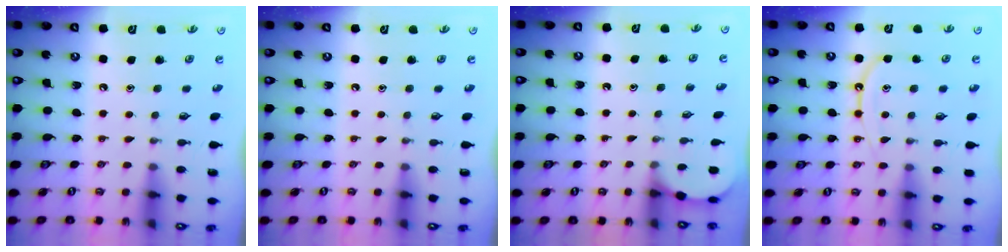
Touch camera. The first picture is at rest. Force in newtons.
{"total": 0.0}
{"total": 1.8, "press": 1.8, "slide": 0.1}
{"total": 9.8, "press": 9.7, "slide": 0.9}